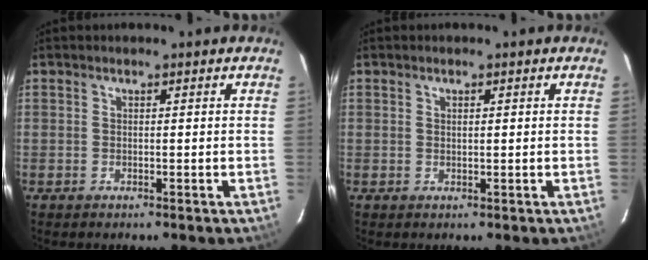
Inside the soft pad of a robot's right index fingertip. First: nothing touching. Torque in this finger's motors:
{"motor_torque": [0.15, 0.15, 0.04, 0.00]}